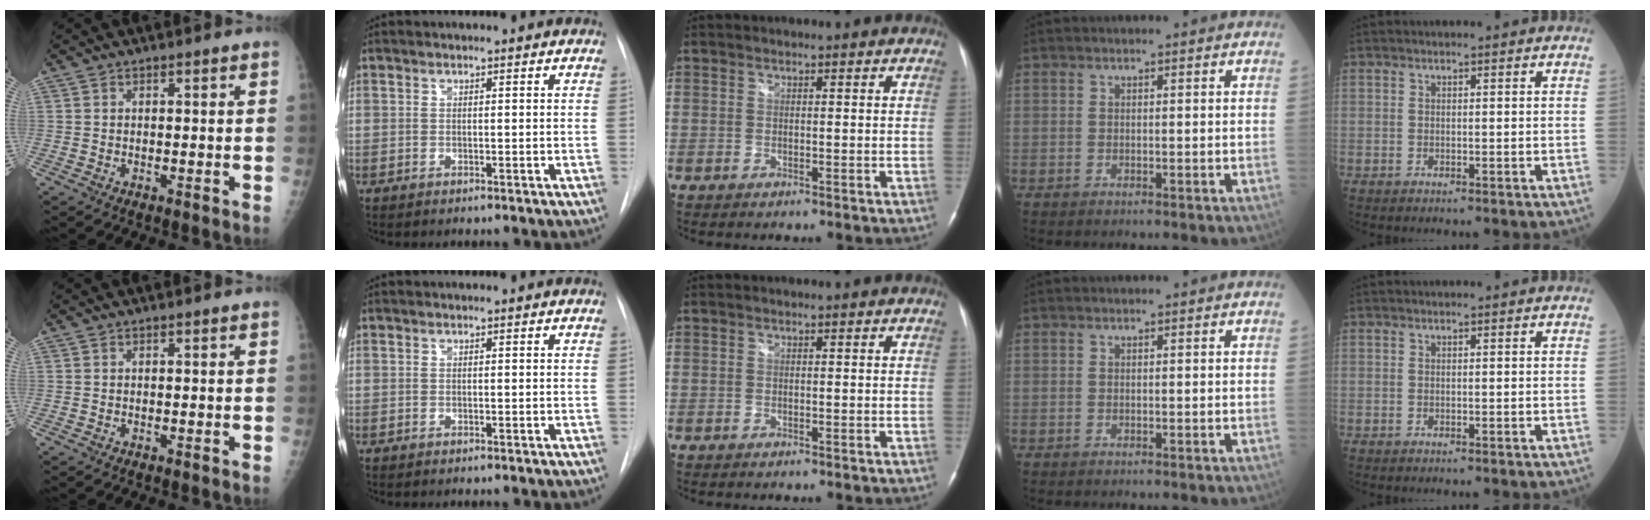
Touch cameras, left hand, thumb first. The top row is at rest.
{}